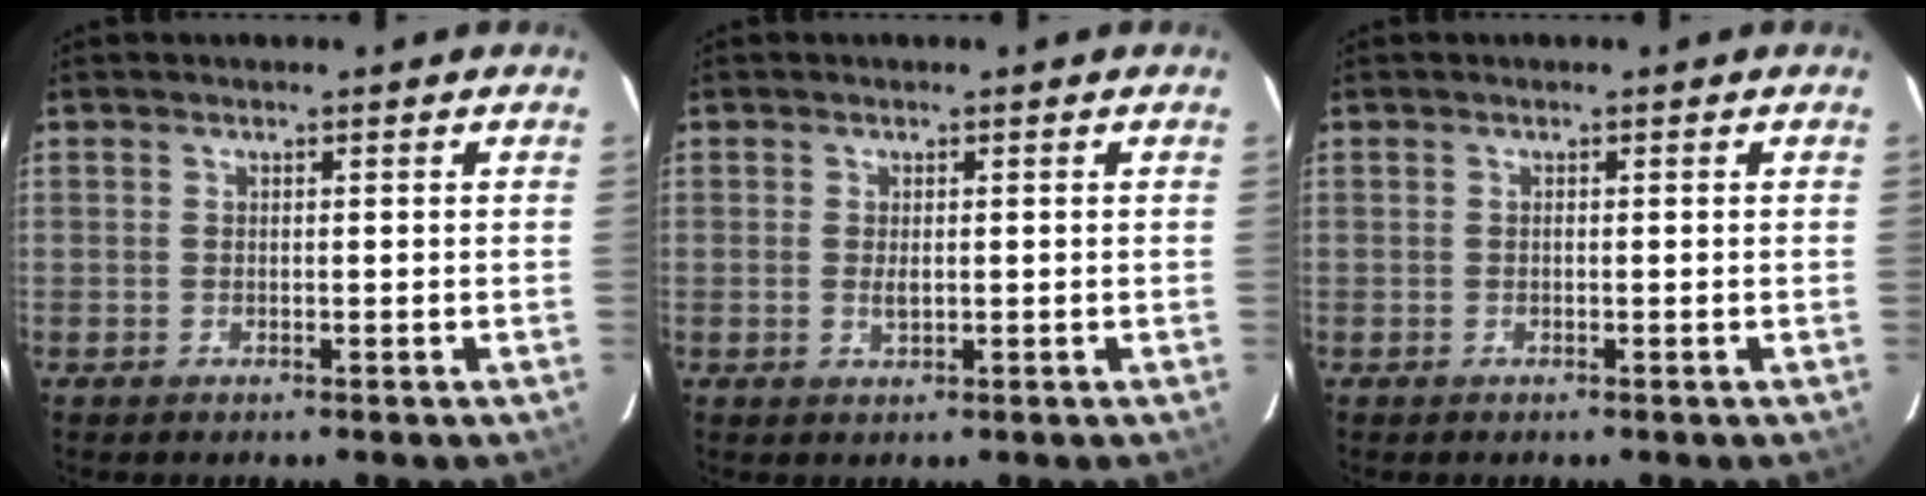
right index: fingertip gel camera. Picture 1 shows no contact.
{"total": 1.6, "force": [0.0, 0.9, 1.4], "torque": [-0.026, -0.001, 0.001]}
{"total": 0.0}